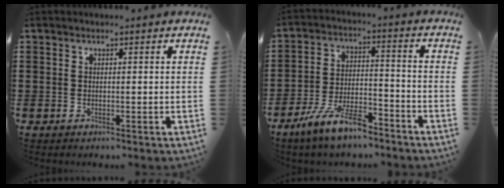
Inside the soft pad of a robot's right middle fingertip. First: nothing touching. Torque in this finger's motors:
{"motor_torque": [2.14, 0.00, 0.24, 0.14]}